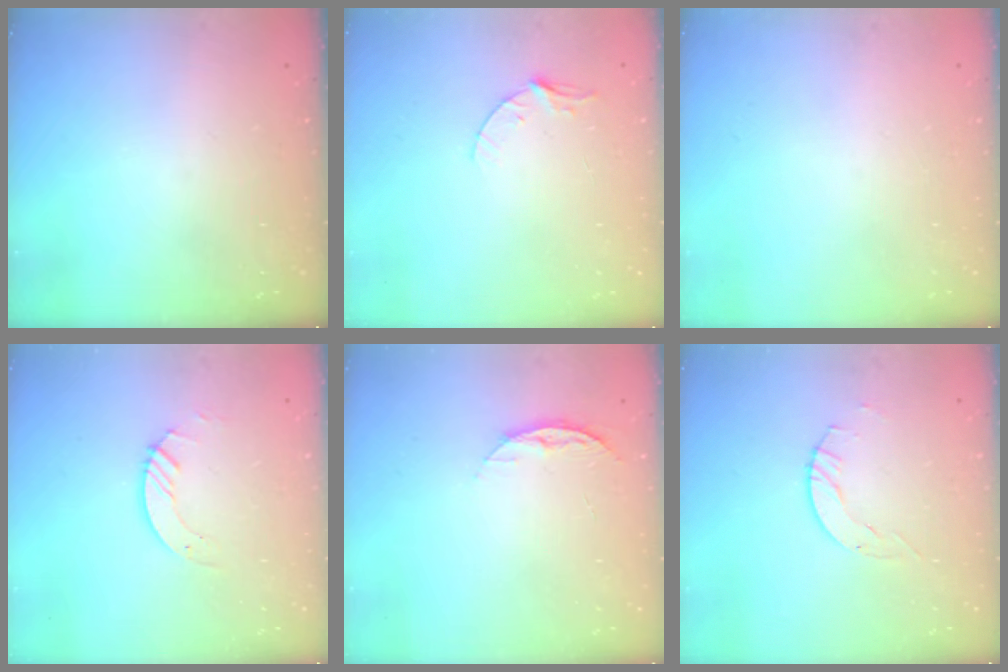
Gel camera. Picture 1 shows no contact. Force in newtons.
{"total": 3.9, "press": 3.9, "slide": 0.4}
{"total": 0.0}
{"total": 3.2, "press": 3.2, "slide": 0.1}
{"total": 7.2, "press": 7.2, "slide": 0.9}
{"total": 3.7, "press": 3.7, "slide": 0.5}